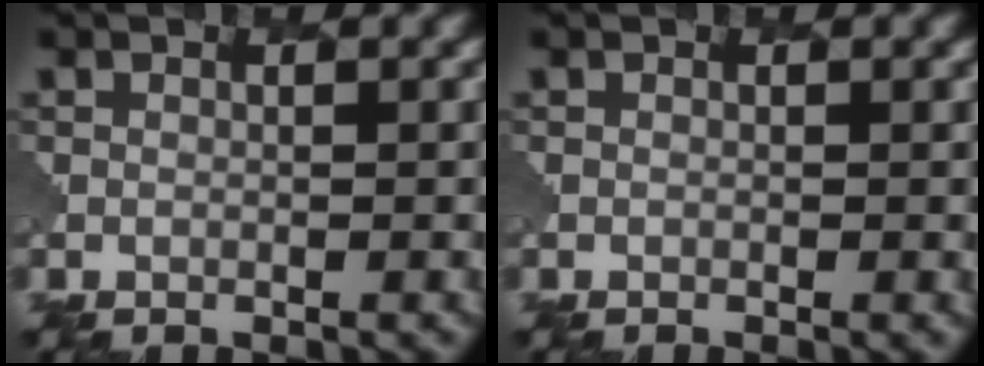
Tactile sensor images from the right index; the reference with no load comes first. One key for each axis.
{"total": 0.8, "fx": -0.1, "fy": 0.3, "fz": 0.7, "tx": -0.004, "ty": -0.001, "tz": 0.004}